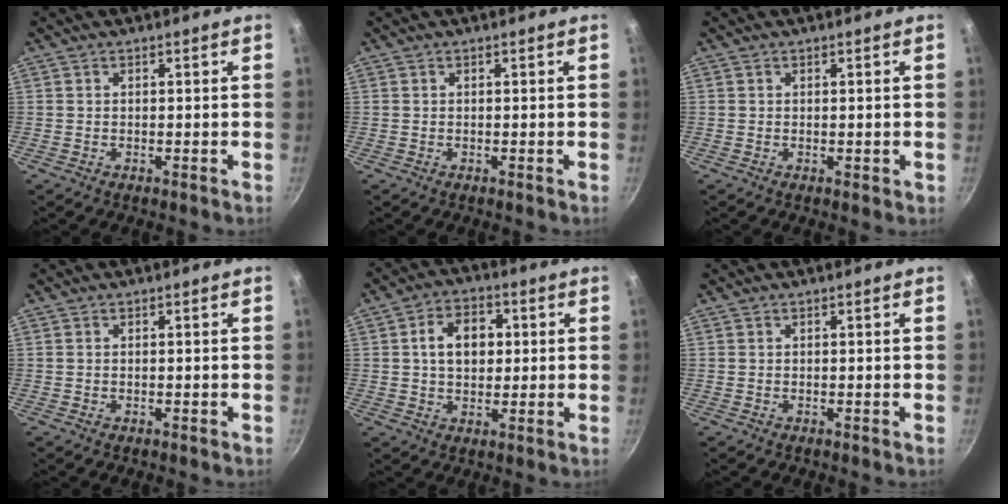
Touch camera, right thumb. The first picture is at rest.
{"total": 0.0}
{"total": 0.8, "force": [0.0, 0.3, 0.7], "torque": [-0.007, -0.001, -0.001]}
{"total": 0.0}
{"total": 8.8, "force": [1.4, 6.4, 5.9], "torque": [-0.071, 0.010, 0.016]}
{"total": 0.0}